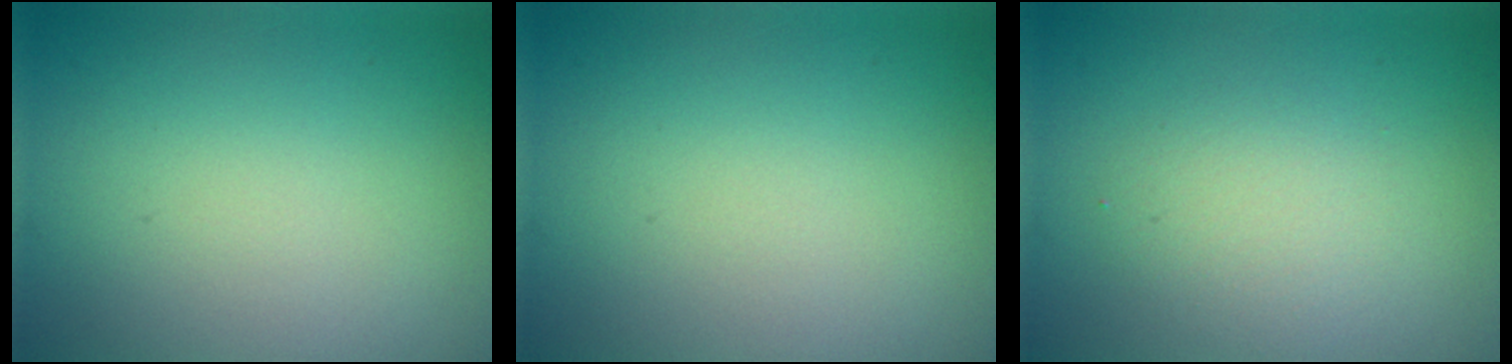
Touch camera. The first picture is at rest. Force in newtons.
{"total": 0.0}
{"total": 2.4, "press": 2.4, "slide": 0.2}